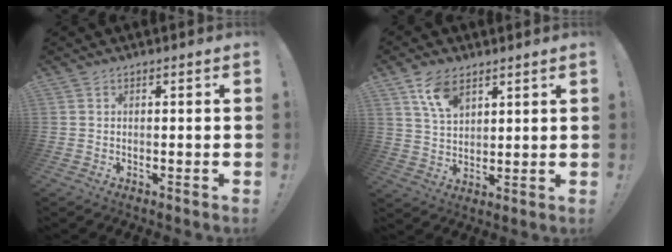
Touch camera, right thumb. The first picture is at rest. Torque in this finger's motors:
{"motor_torque": [1.05, 1.22, -0.19, 0.00, 0.01]}